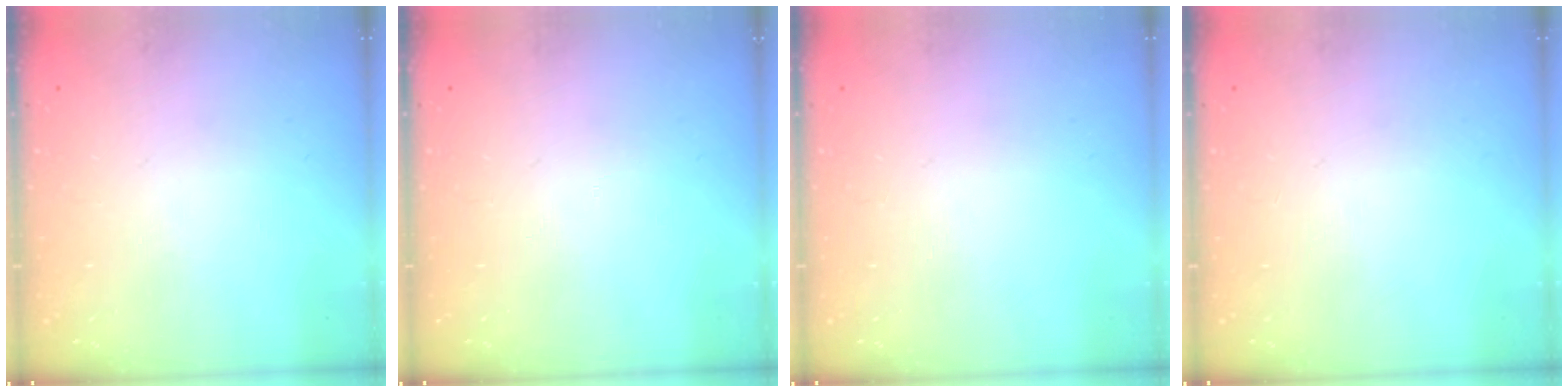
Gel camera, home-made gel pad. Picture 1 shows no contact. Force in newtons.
{"total": 0.0}
{"total": 0.0}
{"total": 0.0}